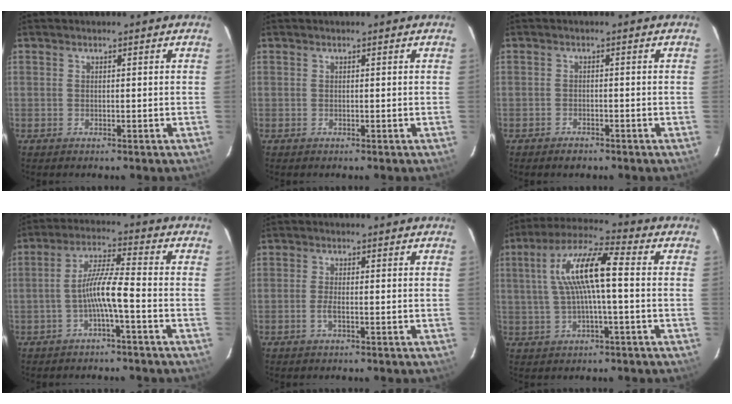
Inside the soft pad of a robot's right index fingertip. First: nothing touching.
{"total": 0.0}
{"total": 2.1, "force": [-1.7, 1.0, 0.7], "torque": [-0.020, 0.001, -0.029]}
{"total": 6.5, "force": [-2.7, -0.2, 5.9], "torque": [-0.125, 0.012, -0.049]}
{"total": 1.8, "force": [-0.8, 0.2, 1.7], "torque": [-0.035, -0.001, -0.017]}
{"total": 11.6, "force": [0.9, 2.0, 11.4], "torque": [-0.216, 0.020, 0.016]}